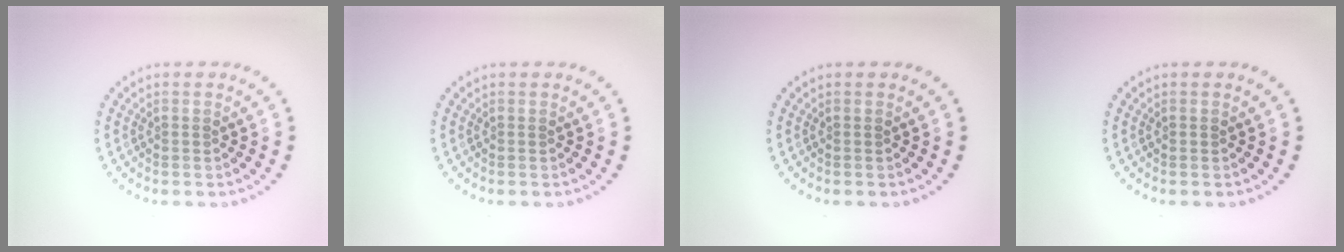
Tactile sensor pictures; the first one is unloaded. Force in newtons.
{"total": 0.0}
{"total": 0.0}
{"total": 0.5, "press": 0.4, "slide": 0.3}